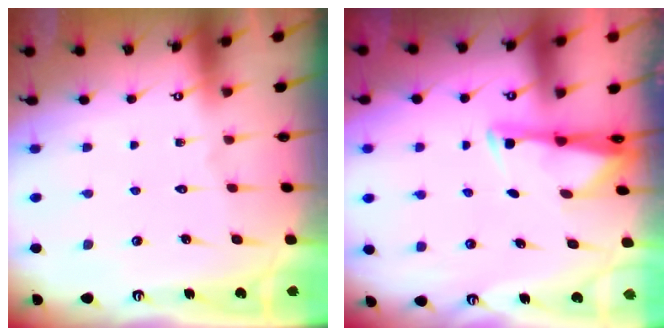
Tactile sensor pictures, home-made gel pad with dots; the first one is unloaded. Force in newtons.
{"total": 2.7, "press": 2.7, "slide": 0.4}